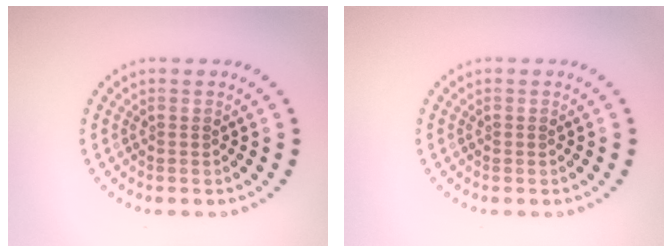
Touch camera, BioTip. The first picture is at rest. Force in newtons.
{"total": 0.0}